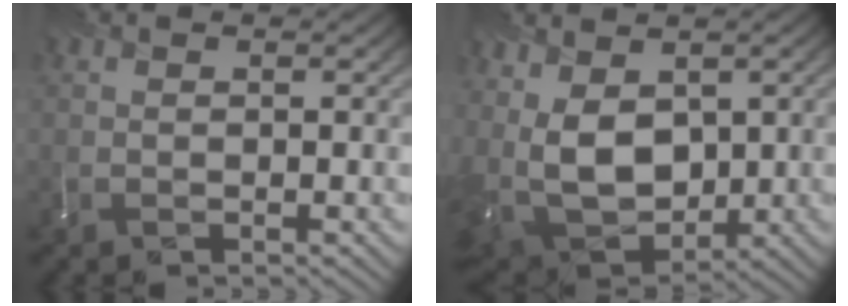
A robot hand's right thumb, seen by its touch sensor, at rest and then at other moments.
{"total": 11.0, "force": [2.4, 7.5, 7.7], "torque": [-0.196, -0.002, 0.051]}